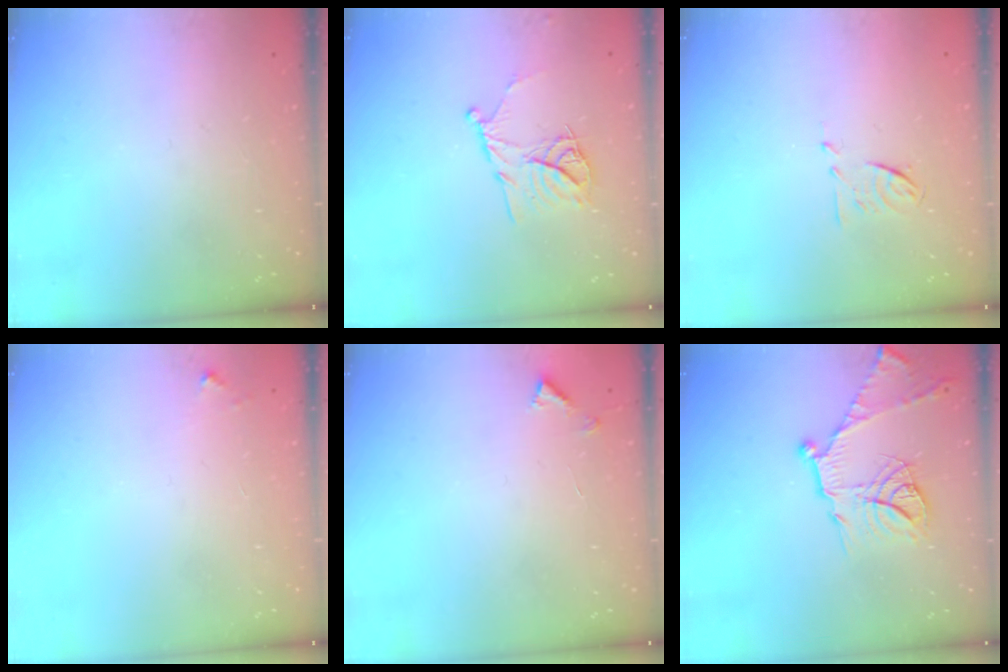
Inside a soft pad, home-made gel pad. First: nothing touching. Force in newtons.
{"total": 11.8, "press": 11.8, "slide": 0.9}
{"total": 6.6, "press": 6.5, "slide": 1.1}
{"total": 2.8, "press": 2.8, "slide": 0.2}
{"total": 4.3, "press": 4.2, "slide": 0.3}
{"total": 16.0, "press": 16.0, "slide": 1.4}